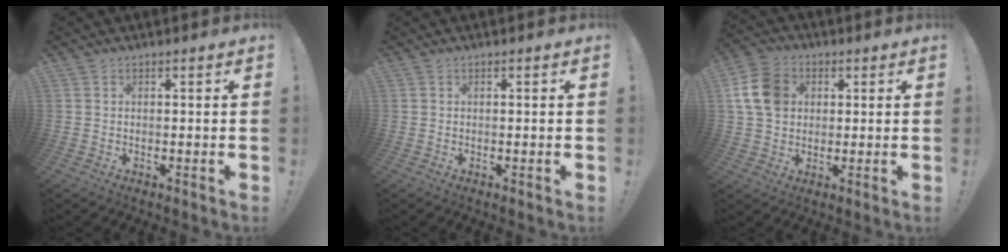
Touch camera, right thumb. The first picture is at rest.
{"total": 0.0}
{"total": 11.9, "force": [2.7, 9.4, 6.8], "torque": [-0.119, 0.005, 0.058]}